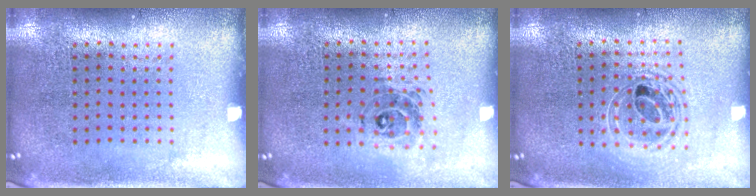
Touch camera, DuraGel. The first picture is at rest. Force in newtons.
{"total": 0.8, "press": 0.8, "slide": 0.2}
{"total": 1.5, "press": 1.3, "slide": 0.8}